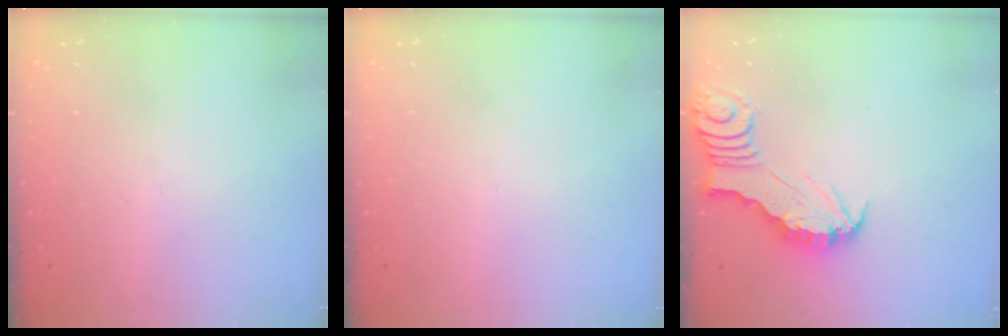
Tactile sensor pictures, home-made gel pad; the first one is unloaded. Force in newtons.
{"total": 0.0}
{"total": 2.7, "press": 2.7, "slide": 0.1}